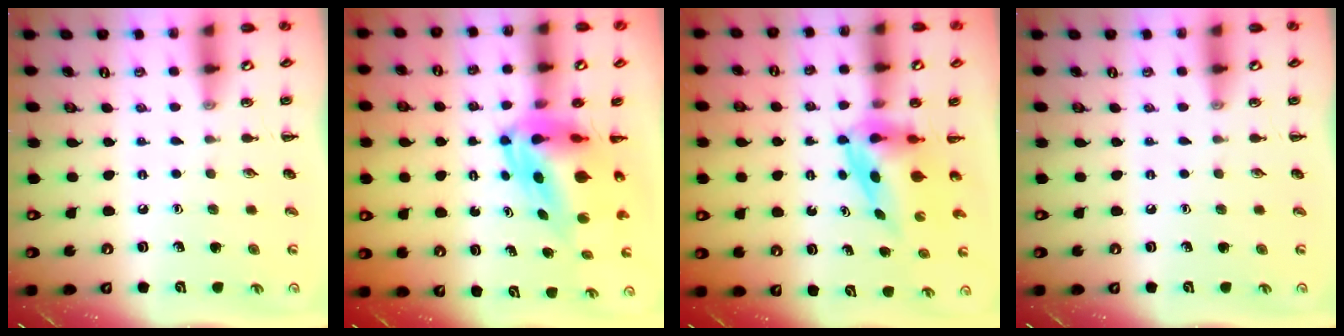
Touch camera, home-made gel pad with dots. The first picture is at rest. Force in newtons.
{"total": 7.2, "press": 6.9, "slide": 2.3}
{"total": 4.0, "press": 3.9, "slide": 0.7}
{"total": 0.0}